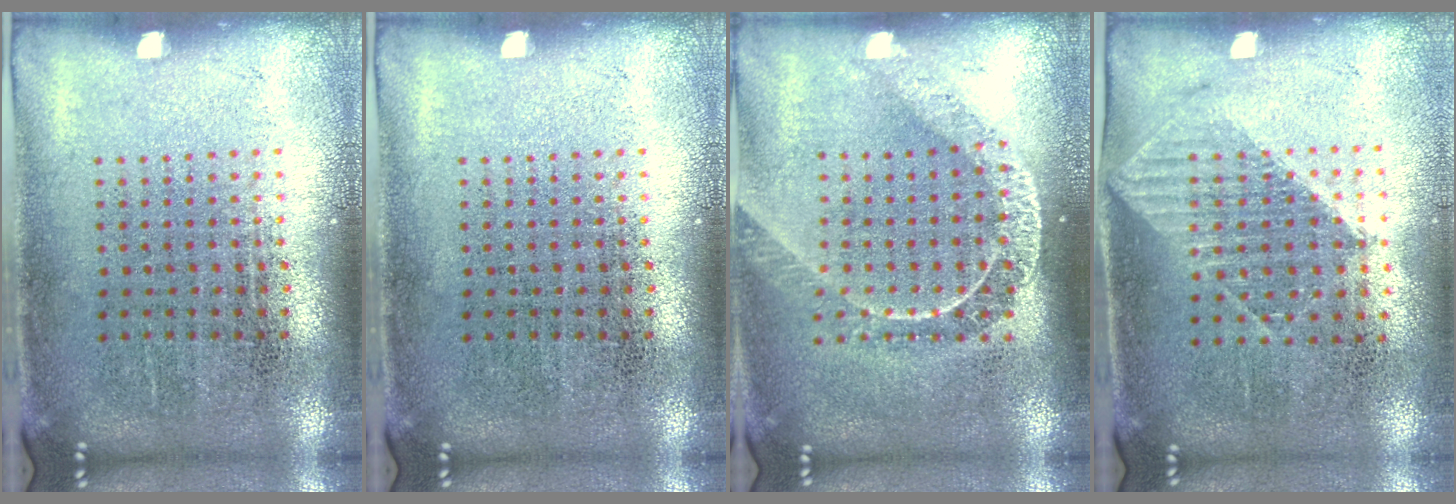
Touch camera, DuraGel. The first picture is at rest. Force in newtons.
{"total": 0.0}
{"total": 1.7, "press": 1.5, "slide": 0.8}
{"total": 1.1, "press": 1.0, "slide": 0.3}